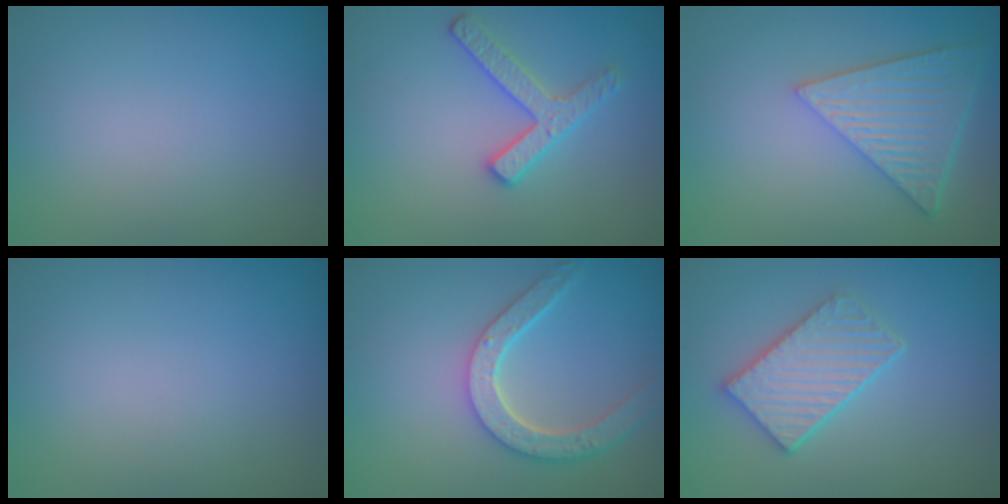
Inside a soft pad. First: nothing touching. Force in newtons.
{"total": 2.6, "press": 2.5, "slide": 0.4}
{"total": 6.1, "press": 4.5, "slide": 4.0}
{"total": 0.0}
{"total": 4.6, "press": 3.7, "slide": 2.8}
{"total": 3.4, "press": 3.3, "slide": 0.8}